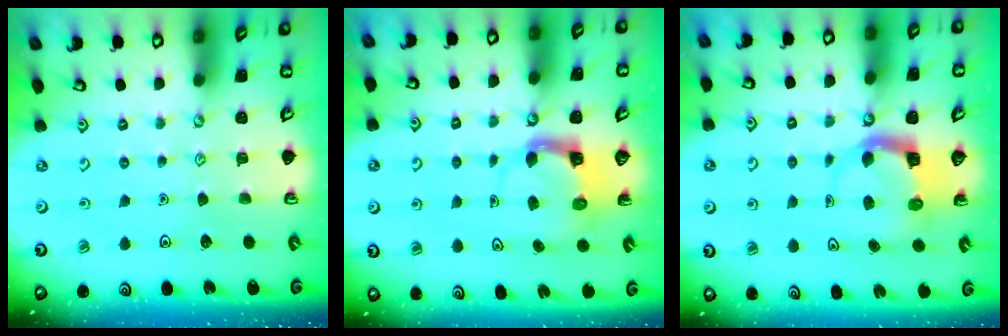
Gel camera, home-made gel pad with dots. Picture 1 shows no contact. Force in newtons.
{"total": 3.8, "press": 3.8, "slide": 0.3}
{"total": 3.9, "press": 3.9, "slide": 0.3}